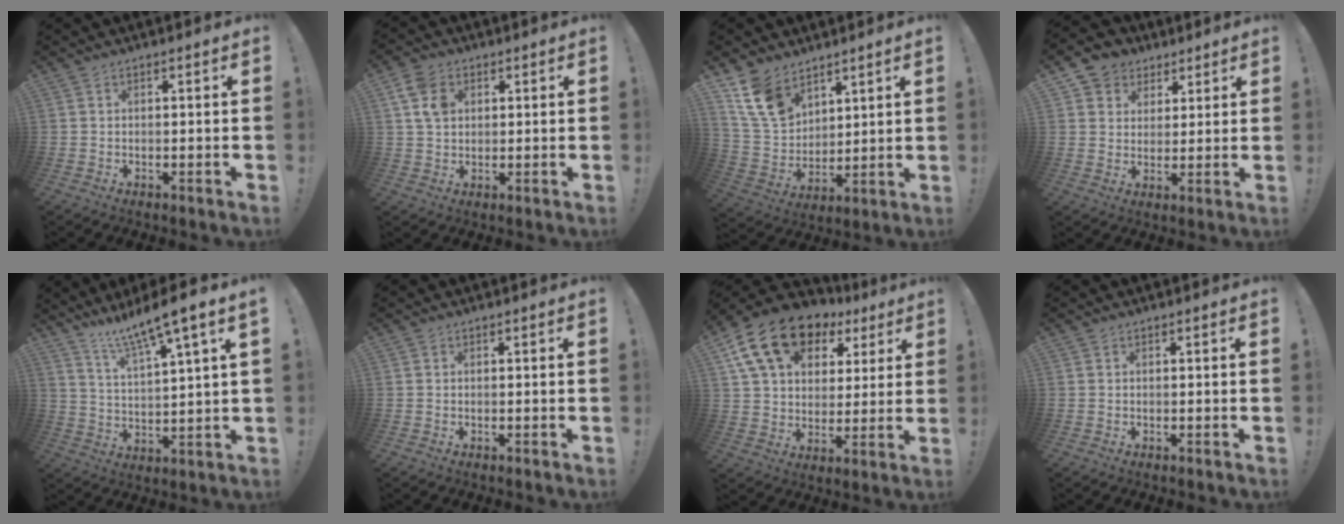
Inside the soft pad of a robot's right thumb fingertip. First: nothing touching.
{"total": 7.5, "force": [2.3, 5.5, 4.5], "torque": [-0.089, 0.005, 0.048]}
{"total": 13.7, "force": [9.2, 8.2, 6.0], "torque": [-0.128, -0.047, 0.183]}
{"total": 7.3, "force": [3.3, 6.4, 1.0], "torque": [-0.015, -0.018, 0.069]}
{"total": 11.0, "force": [8.9, 0.2, 6.5], "torque": [-0.122, -0.057, 0.144]}
{"total": 0.0}
{"total": 18.7, "force": [9.4, 12.2, 10.5], "torque": [-0.176, -0.039, 0.174]}
{"total": 0.0}